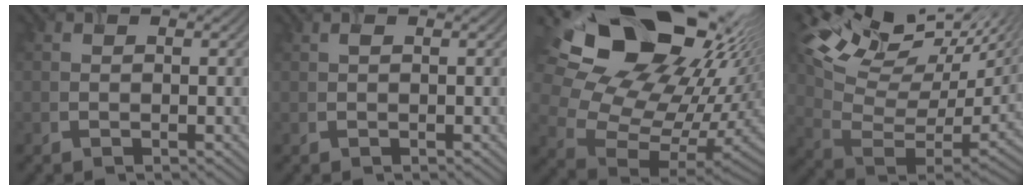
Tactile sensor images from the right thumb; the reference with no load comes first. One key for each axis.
{"total": 0.6, "fx": 0.2, "fy": 0.1, "fz": 0.5, "tx": -0.013, "ty": 0.005, "tz": 0.005}
{"total": 20.1, "fx": 10.3, "fy": 12.5, "fz": 11.9, "tx": -0.220, "ty": 0.008, "tz": 0.192}
{"total": 17.3, "fx": 11.1, "fy": 7.2, "fz": 11.2, "tx": -0.232, "ty": 0.020, "tz": 0.186}